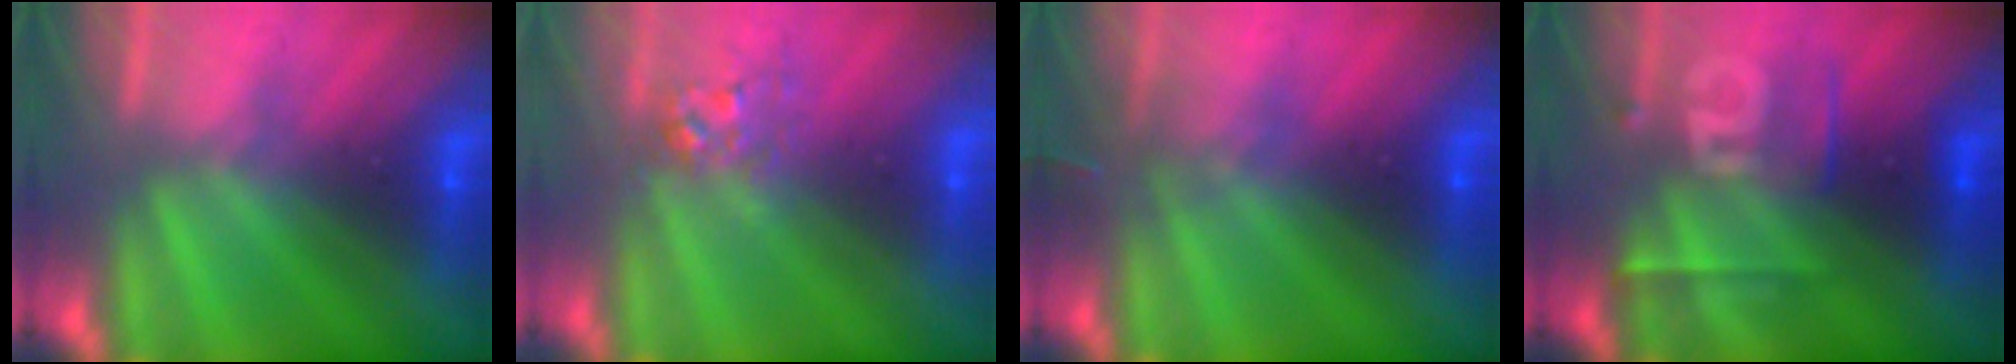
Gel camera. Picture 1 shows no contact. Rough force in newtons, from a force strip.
{"total": 2.8}
{"total": 2.8}
{"total": 2.4}